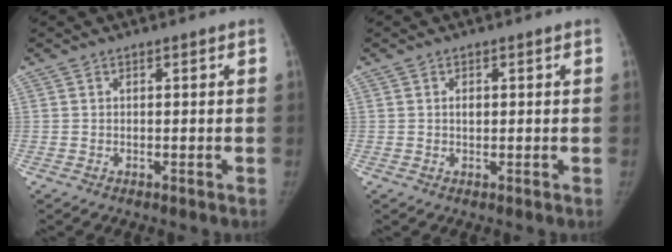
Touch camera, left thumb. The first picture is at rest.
{"total": 1.3, "force": [0.2, 0.9, 0.9], "torque": [-0.007, 0.001, 0.002]}